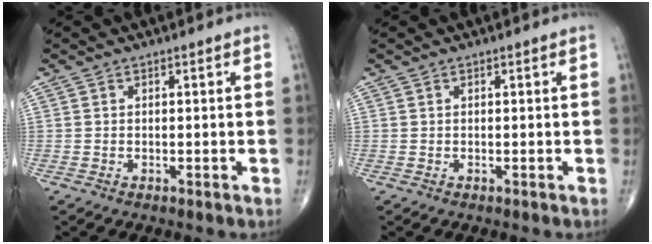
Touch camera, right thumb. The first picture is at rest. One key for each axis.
{"total": 0.0}